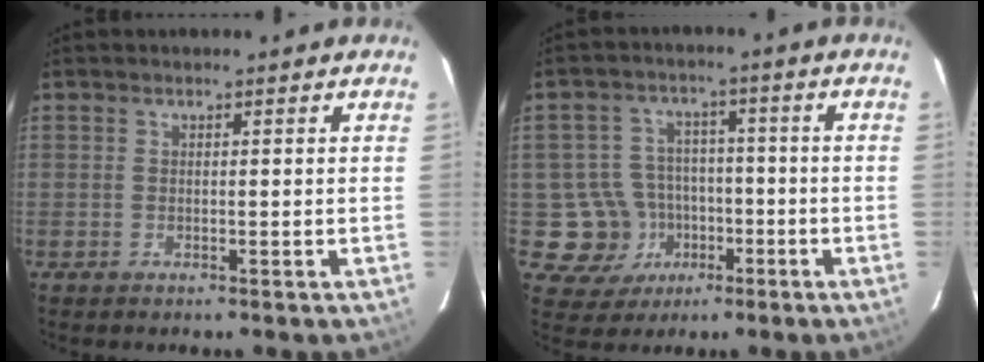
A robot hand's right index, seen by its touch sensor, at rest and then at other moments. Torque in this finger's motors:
{"motor_torque": [0.03, -0.09, -0.60, -0.21]}